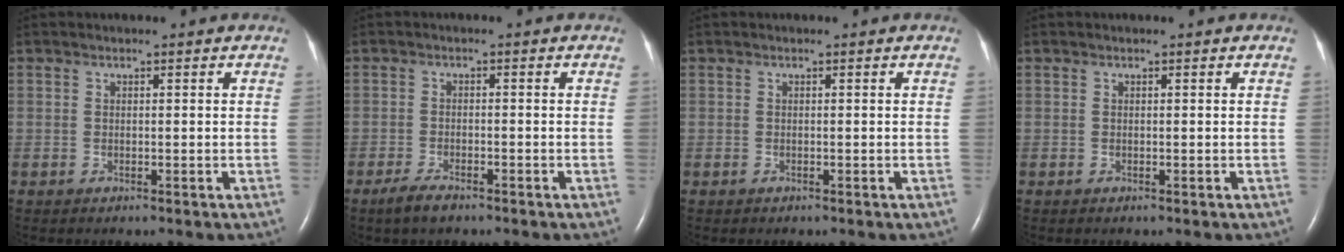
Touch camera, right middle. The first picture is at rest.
{"total": 3.0, "force": [-2.3, 0.8, 1.8], "torque": [-0.048, -0.006, -0.041]}
{"total": 0.0}
{"total": 0.0}